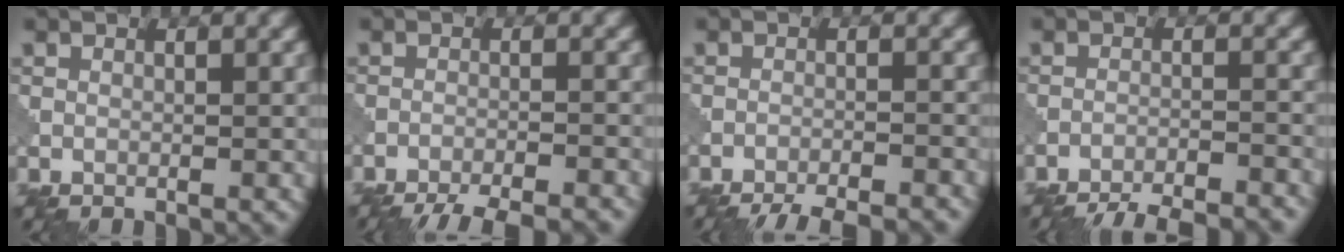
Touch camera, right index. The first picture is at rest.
{"total": 8.1, "force": [-7.5, 1.4, 2.7], "torque": [-0.035, -0.004, -0.108]}
{"total": 7.8, "force": [-7.4, 1.4, 2.4], "torque": [-0.027, 0.000, -0.103]}
{"total": 10.3, "force": [-9.8, 2.0, 2.5], "torque": [-0.026, 0.000, -0.133]}